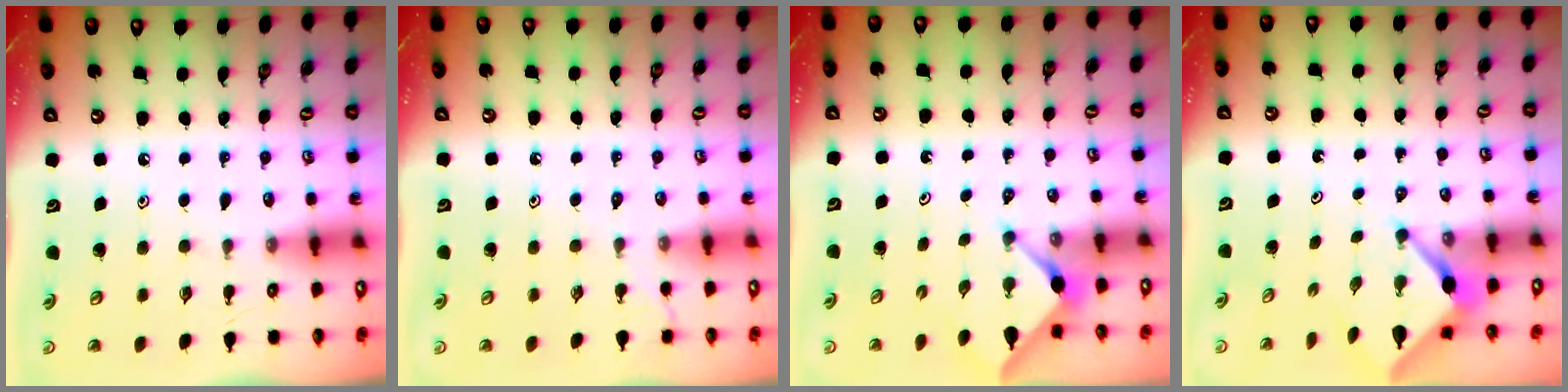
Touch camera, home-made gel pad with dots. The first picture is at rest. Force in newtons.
{"total": 1.3, "press": 1.3, "slide": 0.3}
{"total": 2.9, "press": 2.9, "slide": 0.3}
{"total": 2.9, "press": 2.9, "slide": 0.1}